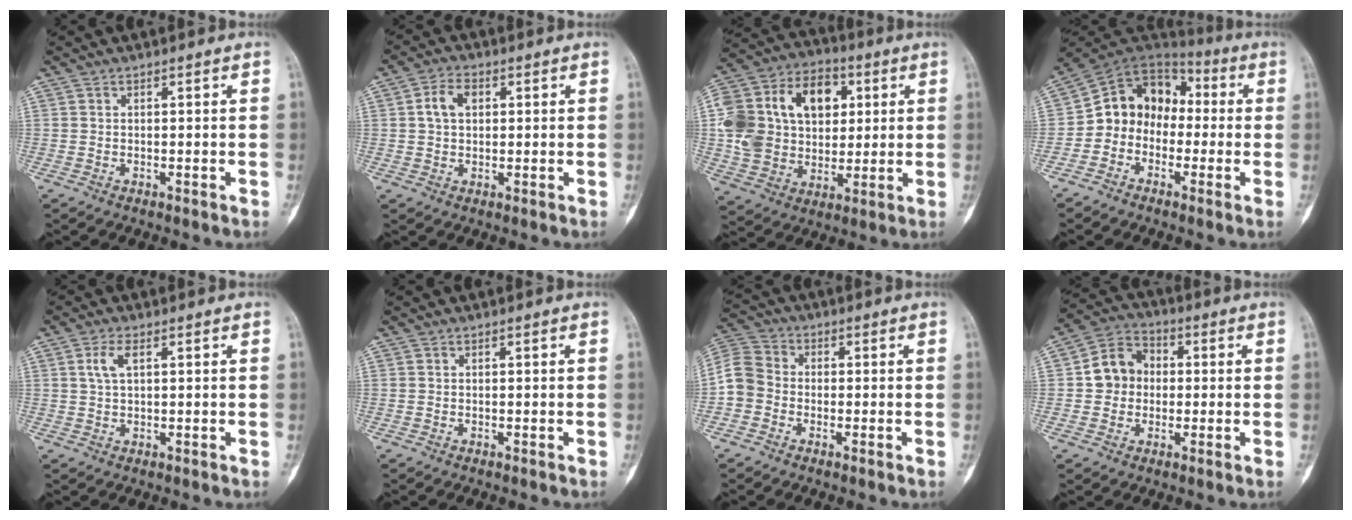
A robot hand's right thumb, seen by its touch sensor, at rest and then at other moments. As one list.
[{"total": 5.0, "force": [1.1, 3.4, 3.4], "torque": [-0.061, 0.009, 0.019]}, {"total": 21.8, "force": [4.2, 15.9, 14.2], "torque": [-0.249, 0.024, 0.078]}, {"total": 11.9, "force": [-1.6, 10.0, 6.3], "torque": [-0.074, 0.061, -0.045]}, {"total": 3.4, "force": [1.2, 1.5, 2.8], "torque": [-0.063, 0.006, 0.025]}, {"total": 0.0}, {"total": 7.1, "force": [-1.7, 6.1, 3.2], "torque": [-0.060, 0.022, -0.046]}, {"total": 8.4, "force": [0.1, 7.3, 4.1], "torque": [-0.046, 0.023, -0.011]}]